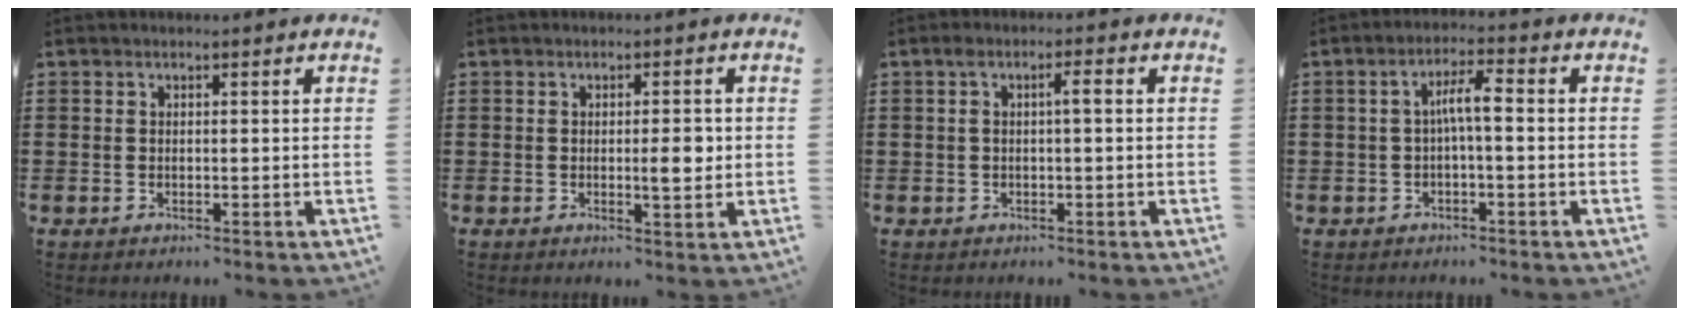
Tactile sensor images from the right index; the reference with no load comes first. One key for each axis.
{"total": 3.5, "fx": -0.1, "fy": 0.9, "fz": 3.4, "tx": -0.052, "ty": -0.004, "tz": -0.005}
{"total": 2.5, "fx": 0.1, "fy": 0.4, "fz": 2.5, "tx": -0.046, "ty": 0.005, "tz": -0.002}
{"total": 4.4, "fx": -0.3, "fy": 1.0, "fz": 4.3, "tx": -0.089, "ty": 0.007, "tz": -0.012}